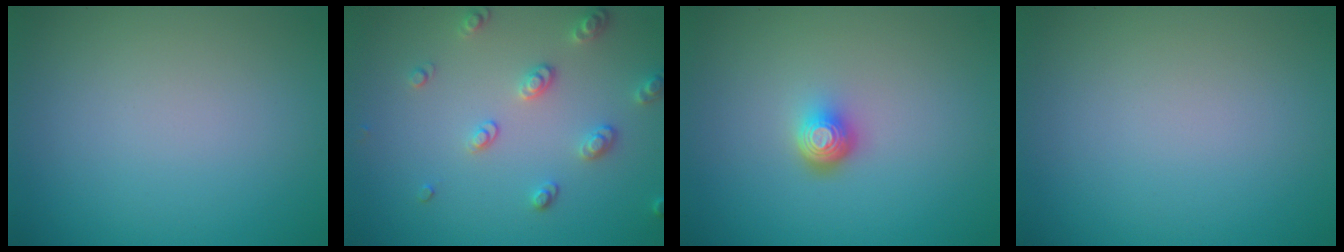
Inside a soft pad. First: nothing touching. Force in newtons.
{"total": 2.7, "press": 2.7, "slide": 0.5}
{"total": 2.2, "press": 1.4, "slide": 1.7}
{"total": 0.0}